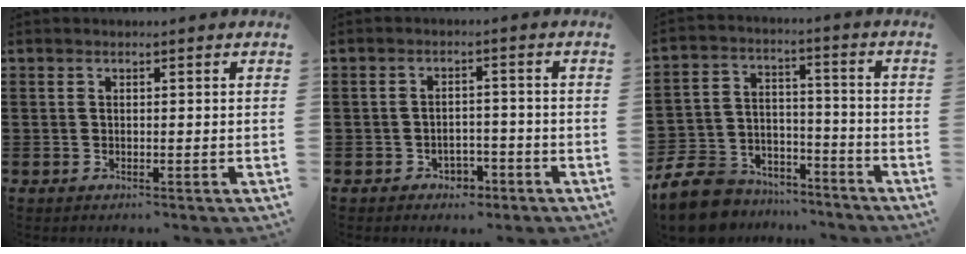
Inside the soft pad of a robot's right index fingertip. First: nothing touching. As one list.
[{"total": 2.4, "force": [-2.0, 1.2, 0.6], "torque": [-0.017, 0.000, -0.042]}, {"total": 10.0, "force": [-9.1, 3.6, 2.2], "torque": [-0.066, 0.029, -0.179]}]